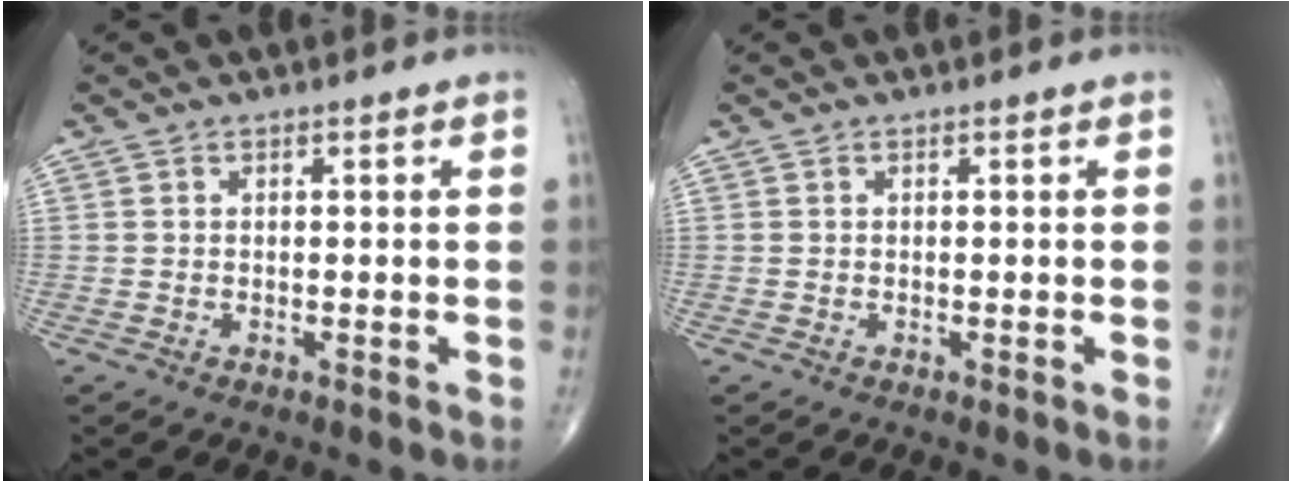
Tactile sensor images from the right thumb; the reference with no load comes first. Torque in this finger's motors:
{"motor_torque": [0.00, 0.00, 0.00, 0.00, 0.00]}